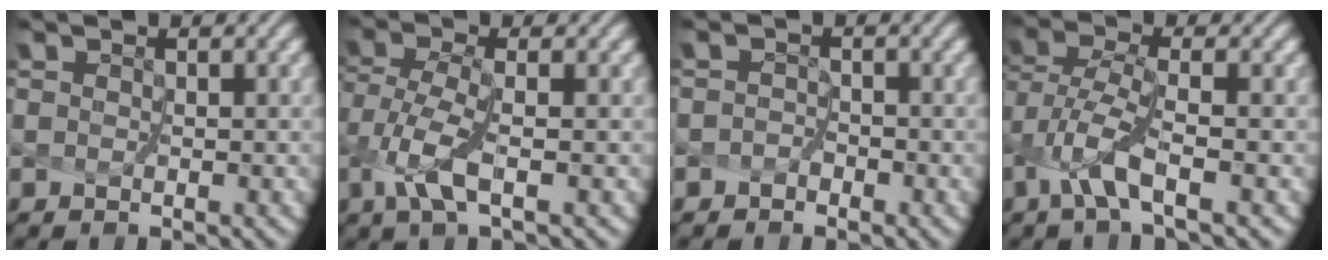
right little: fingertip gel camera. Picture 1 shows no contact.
{"total": 3.6, "force": [-1.1, 1.2, 3.2], "torque": [-0.086, 0.001, -0.016]}
{"total": 1.1, "force": [-1.0, 0.3, -0.4], "torque": [0.014, -0.001, -0.015]}
{"total": 3.8, "force": [-1.6, 0.7, 3.4], "torque": [-0.083, 0.002, -0.031]}